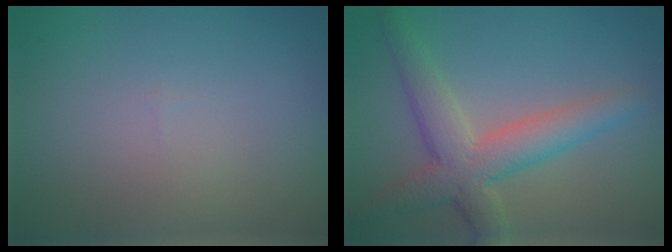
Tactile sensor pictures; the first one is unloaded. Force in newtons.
{"total": 5.3, "press": 5.3, "slide": 0.3}